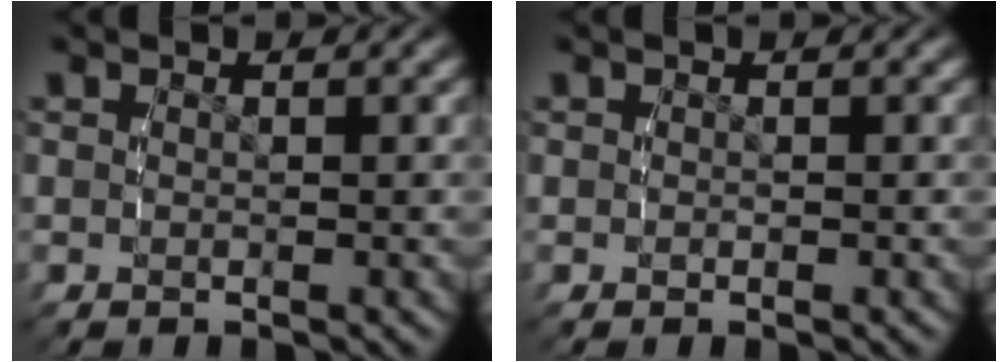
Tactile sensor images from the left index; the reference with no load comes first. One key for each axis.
{"total": 0.0}